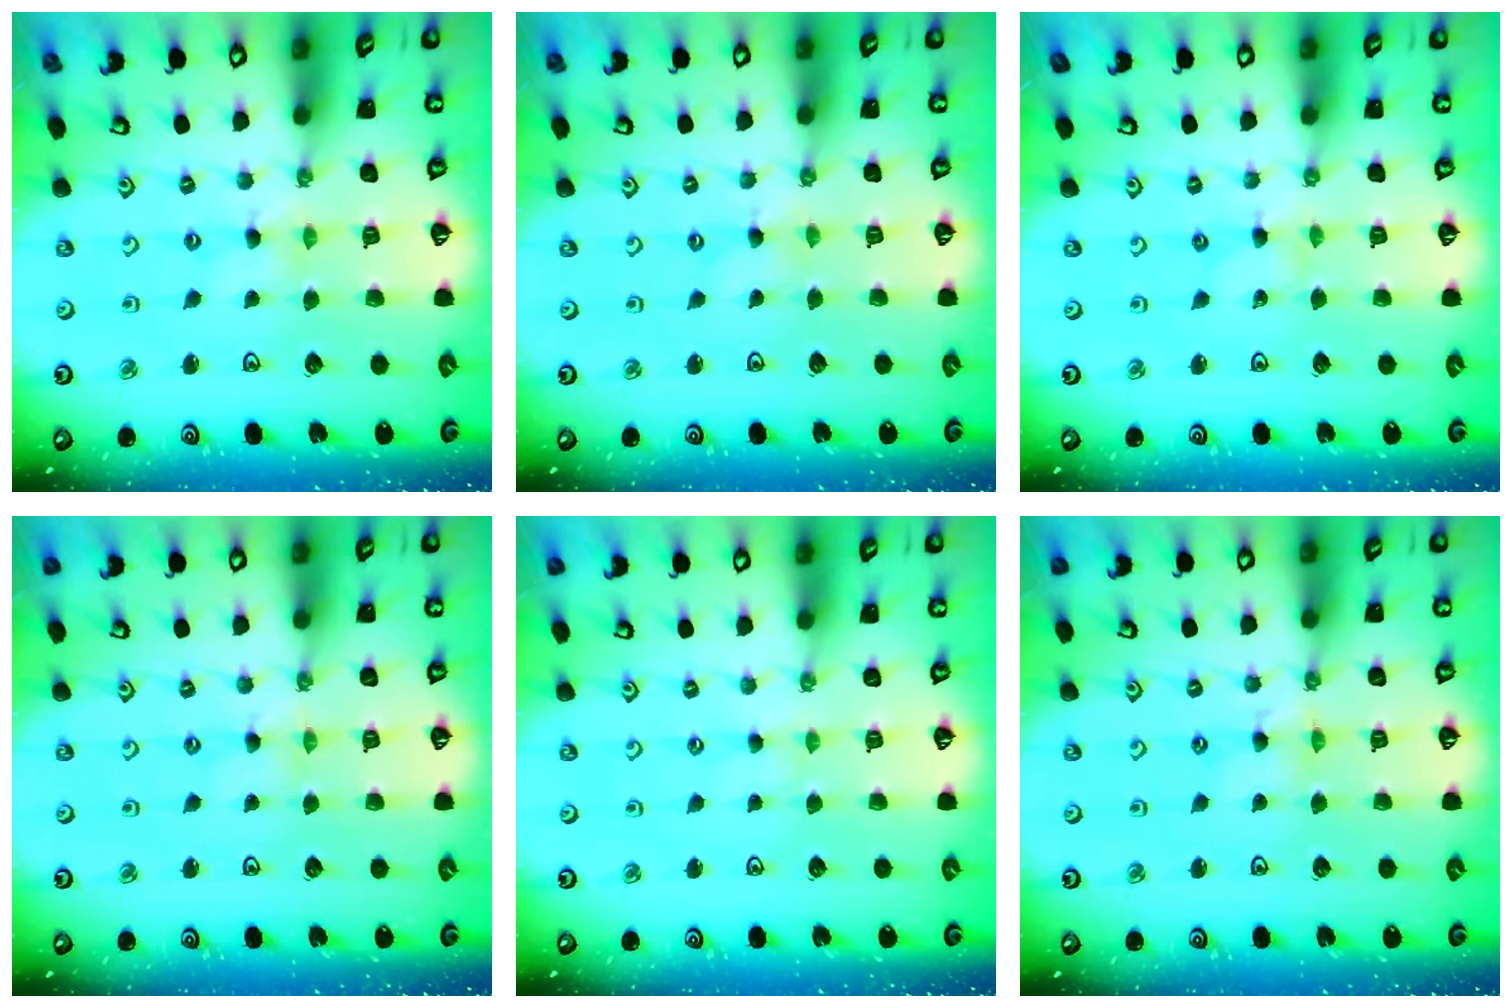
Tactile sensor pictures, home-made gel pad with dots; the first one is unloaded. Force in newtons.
{"total": 0.0}
{"total": 0.0}
{"total": 0.0}
{"total": 0.5, "press": 0.5, "slide": 0.1}
{"total": 1.2, "press": 1.2, "slide": 0.3}